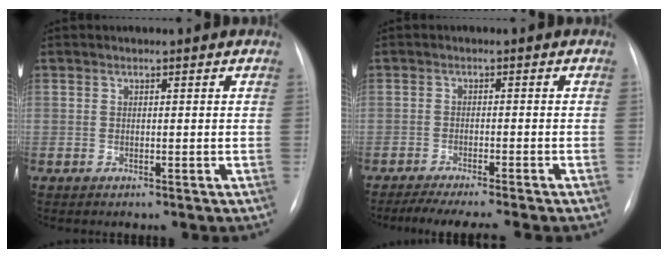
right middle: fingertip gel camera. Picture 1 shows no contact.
{"total": 9.3, "force": [-7.8, 0.1, 5.1], "torque": [-0.064, -0.016, -0.112]}